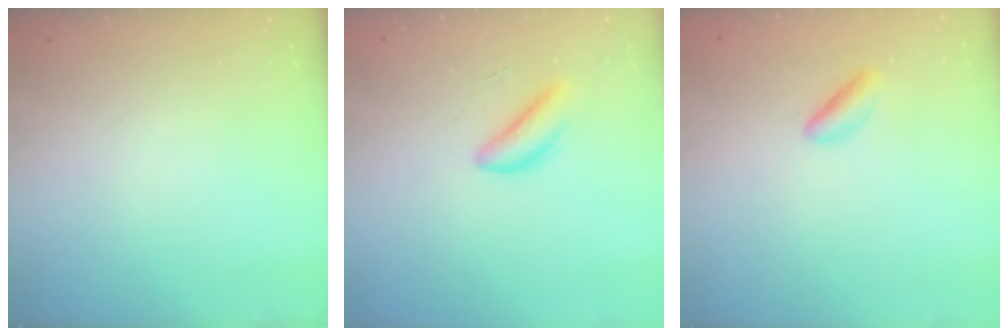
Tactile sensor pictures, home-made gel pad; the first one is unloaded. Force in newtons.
{"total": 4.3, "press": 4.3, "slide": 0.6}
{"total": 2.3, "press": 2.3, "slide": 0.4}